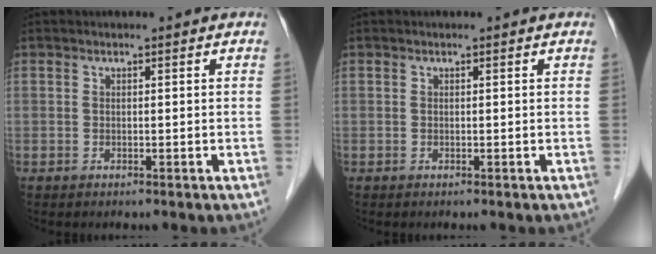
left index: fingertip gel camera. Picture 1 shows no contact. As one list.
[{"total": 0.0}]